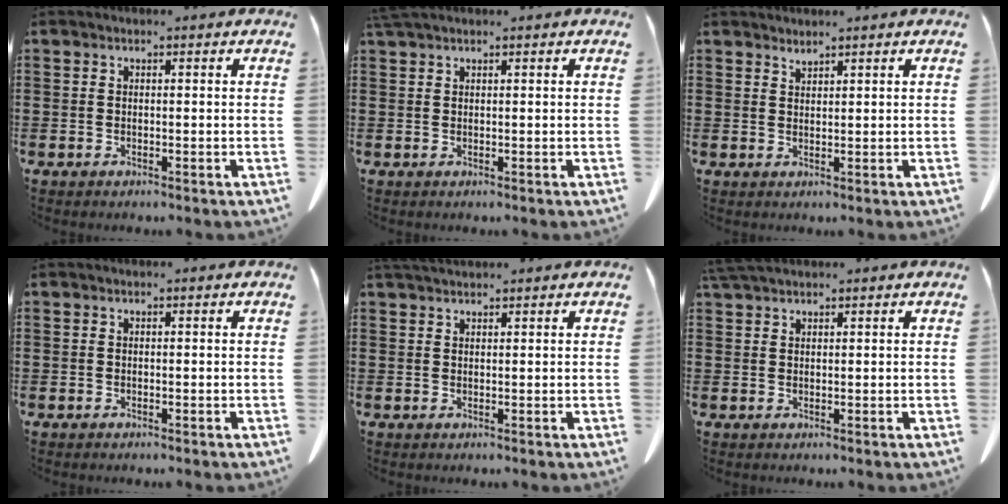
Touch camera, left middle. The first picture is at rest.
{"total": 1.7, "force": [1.4, 0.1, 0.9], "torque": [-0.022, -0.002, 0.028]}
{"total": 1.4, "force": [1.4, -0.1, 0.0], "torque": [-0.004, -0.004, 0.030]}
{"total": 0.0}
{"total": 1.9, "force": [1.8, 0.3, 0.6], "torque": [-0.017, -0.001, 0.037]}
{"total": 3.1, "force": [2.7, 0.5, 1.4], "torque": [-0.037, -0.001, 0.054]}